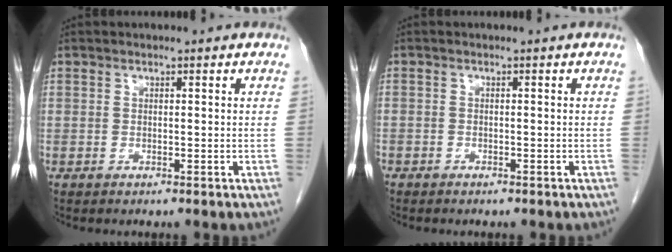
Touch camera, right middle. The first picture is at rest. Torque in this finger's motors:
{"motor_torque": [1.02, -1.12, 1.03, 0.01]}